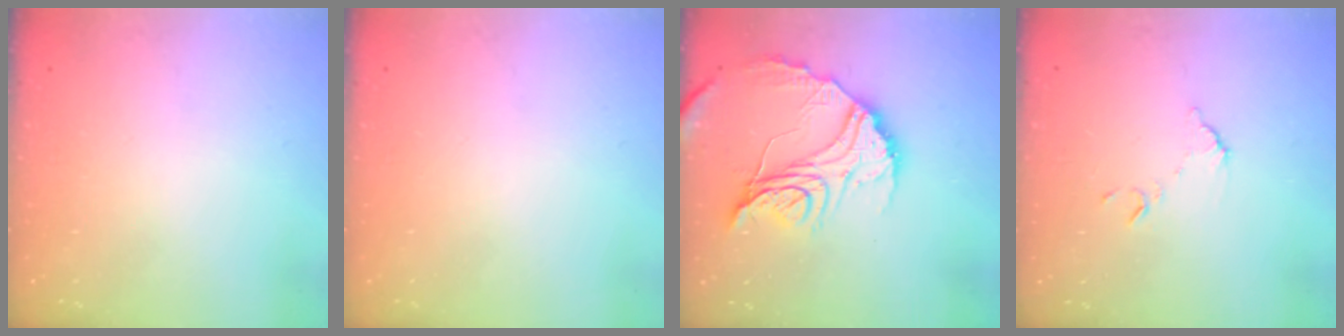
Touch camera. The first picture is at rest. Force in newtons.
{"total": 0.0}
{"total": 17.2, "press": 17.1, "slide": 1.6}
{"total": 6.8, "press": 6.8, "slide": 0.4}